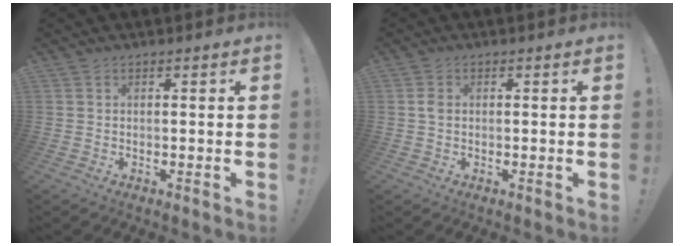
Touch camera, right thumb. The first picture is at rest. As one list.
[{"total": 1.5, "force": [0.0, 1.1, 1.1], "torque": [-0.027, 0.007, 0.001]}]